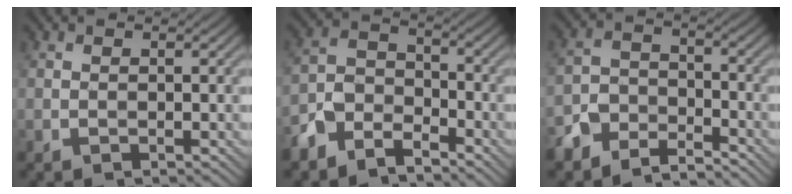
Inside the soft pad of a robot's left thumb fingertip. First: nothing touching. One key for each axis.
{"total": 6.3, "fx": -4.9, "fy": 3.1, "fz": 2.4, "tx": -0.051, "ty": -0.001, "tz": -0.111}
{"total": 6.5, "fx": -5.6, "fy": 2.5, "fz": 1.9, "tx": -0.042, "ty": -0.005, "tz": -0.119}